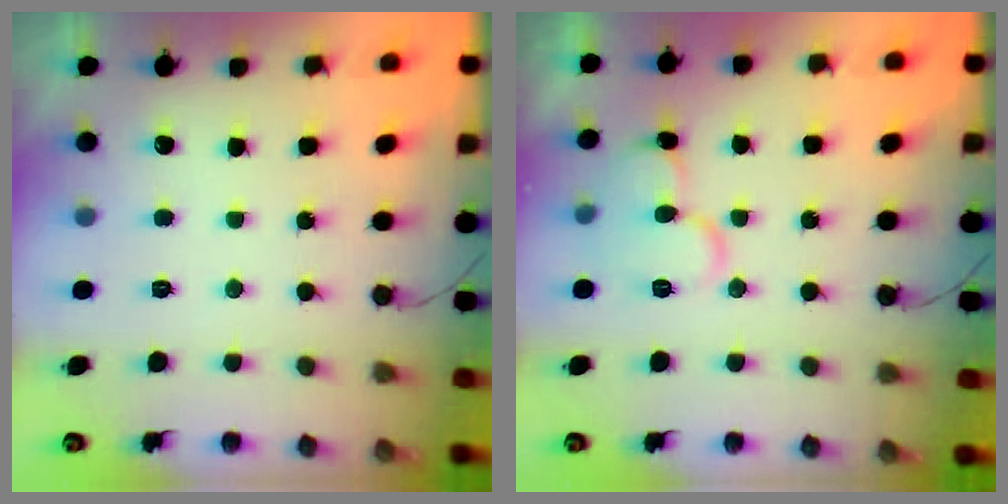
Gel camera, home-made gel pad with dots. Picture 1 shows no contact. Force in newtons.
{"total": 10.7, "press": 10.7, "slide": 1.1}